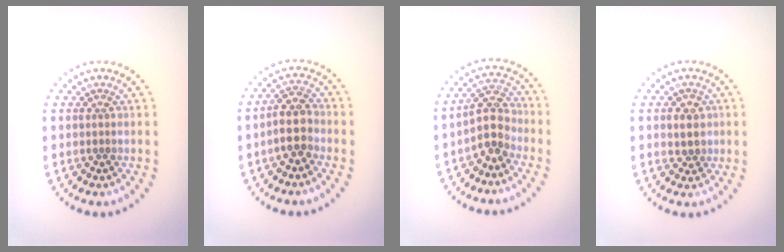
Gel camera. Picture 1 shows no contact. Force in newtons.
{"total": 2.9, "press": 2.5, "slide": 1.5}
{"total": 3.2, "press": 2.9, "slide": 1.3}
{"total": 2.0, "press": 1.9, "slide": 0.6}